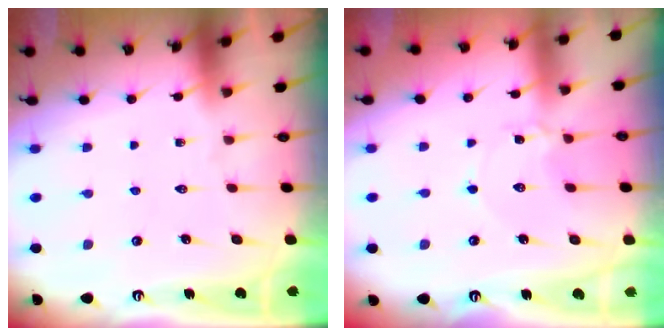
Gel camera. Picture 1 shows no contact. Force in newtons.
{"total": 2.4, "press": 2.4, "slide": 0.3}